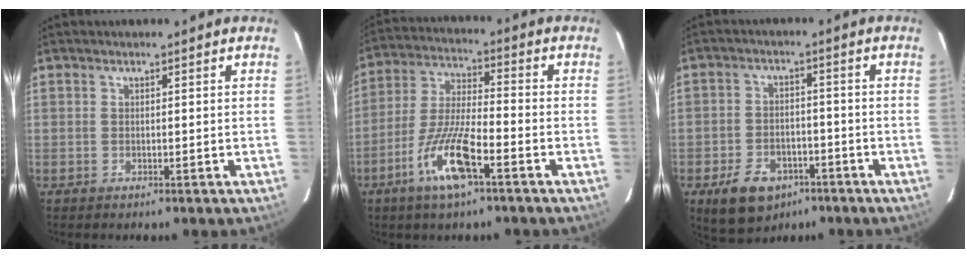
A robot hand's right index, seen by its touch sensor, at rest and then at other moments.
{"total": 11.1, "force": [-5.6, 1.8, 9.4], "torque": [-0.192, -0.009, -0.107]}
{"total": 8.2, "force": [-4.6, 5.4, 4.2], "torque": [-0.082, 0.000, -0.065]}